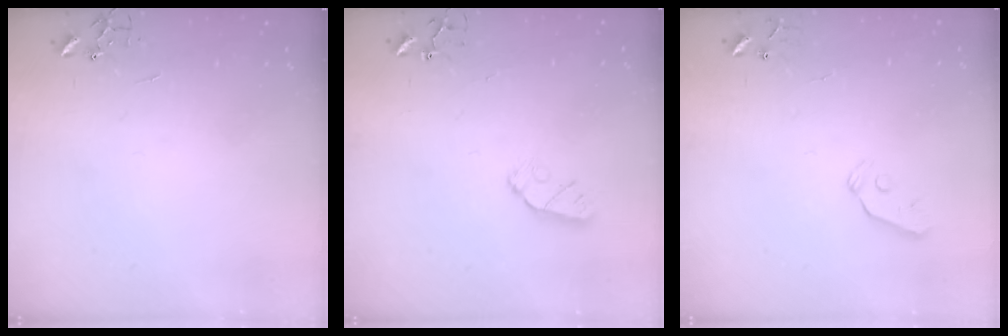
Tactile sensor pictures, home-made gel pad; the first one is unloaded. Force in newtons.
{"total": 4.5, "press": 4.5, "slide": 0.6}
{"total": 5.9, "press": 5.8, "slide": 0.7}